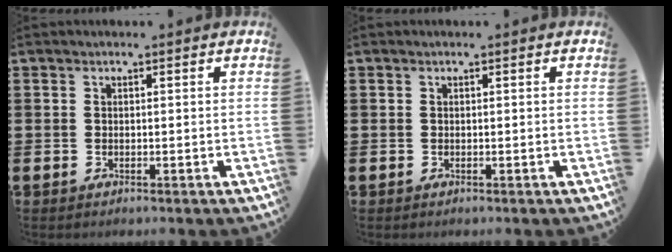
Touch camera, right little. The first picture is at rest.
{"total": 0.0}